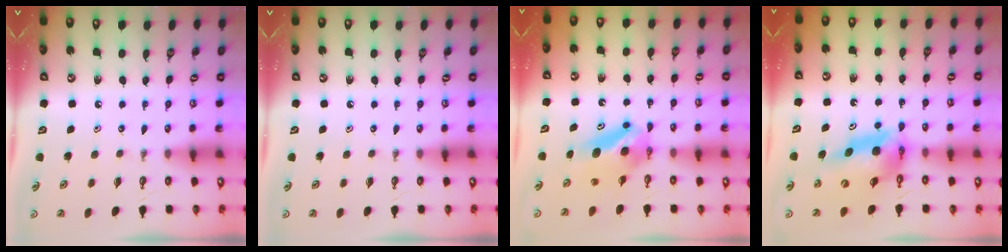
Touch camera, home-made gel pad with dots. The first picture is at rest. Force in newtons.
{"total": 0.0}
{"total": 8.3, "press": 5.9, "slide": 5.9}
{"total": 12.3, "press": 12.2, "slide": 1.0}